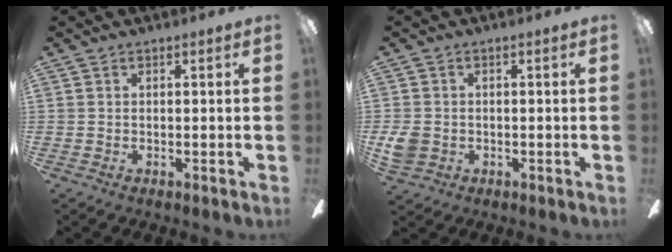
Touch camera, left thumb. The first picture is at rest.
{"total": 4.4, "force": [-0.6, 3.8, 2.1], "torque": [-0.043, 0.004, -0.010]}